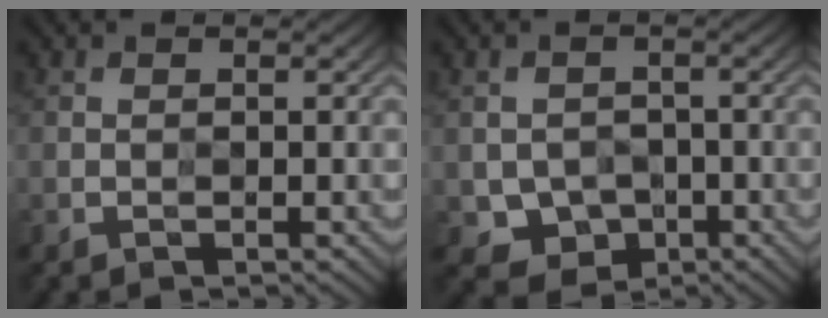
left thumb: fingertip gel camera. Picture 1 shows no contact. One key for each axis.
{"total": 4.4, "fx": -1.5, "fy": 3.7, "fz": 1.9, "tx": -0.041, "ty": -0.014, "tz": -0.027}